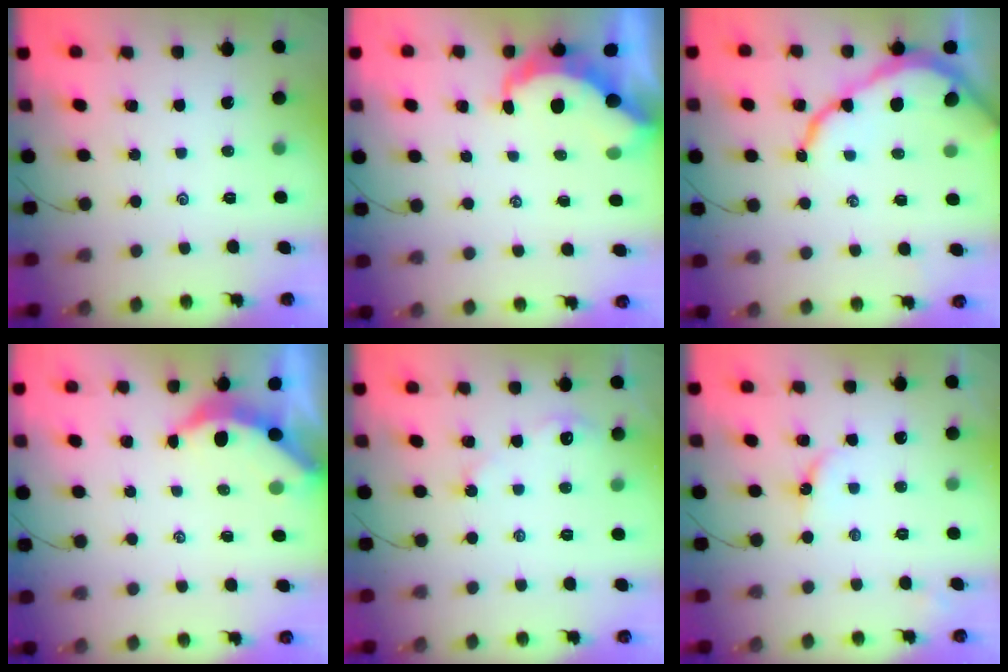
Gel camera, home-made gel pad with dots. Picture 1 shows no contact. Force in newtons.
{"total": 8.1, "press": 8.0, "slide": 1.0}
{"total": 10.0, "press": 10.0, "slide": 0.9}
{"total": 4.0, "press": 3.9, "slide": 0.5}
{"total": 2.8, "press": 2.8, "slide": 0.4}
{"total": 4.6, "press": 4.5, "slide": 0.4}